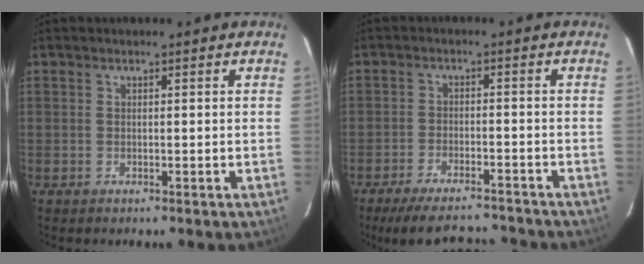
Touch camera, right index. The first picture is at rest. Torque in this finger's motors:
{"motor_torque": [1.56, -0.58, 0.24, 0.06]}